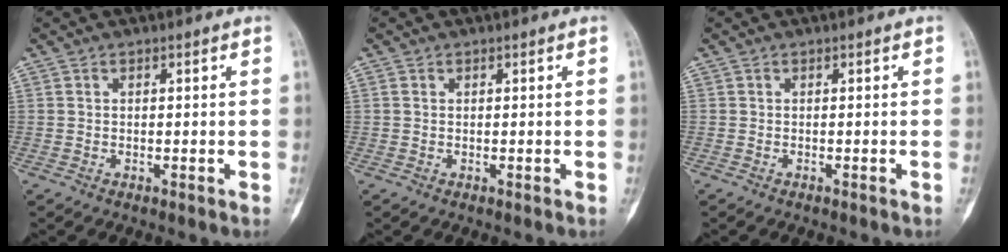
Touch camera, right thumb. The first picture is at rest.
{"total": 0.5, "force": [0.1, 0.3, 0.4], "torque": [-0.010, 0.002, 0.003]}
{"total": 0.6, "force": [-0.4, -0.2, 0.3], "torque": [0.001, 0.008, -0.008]}